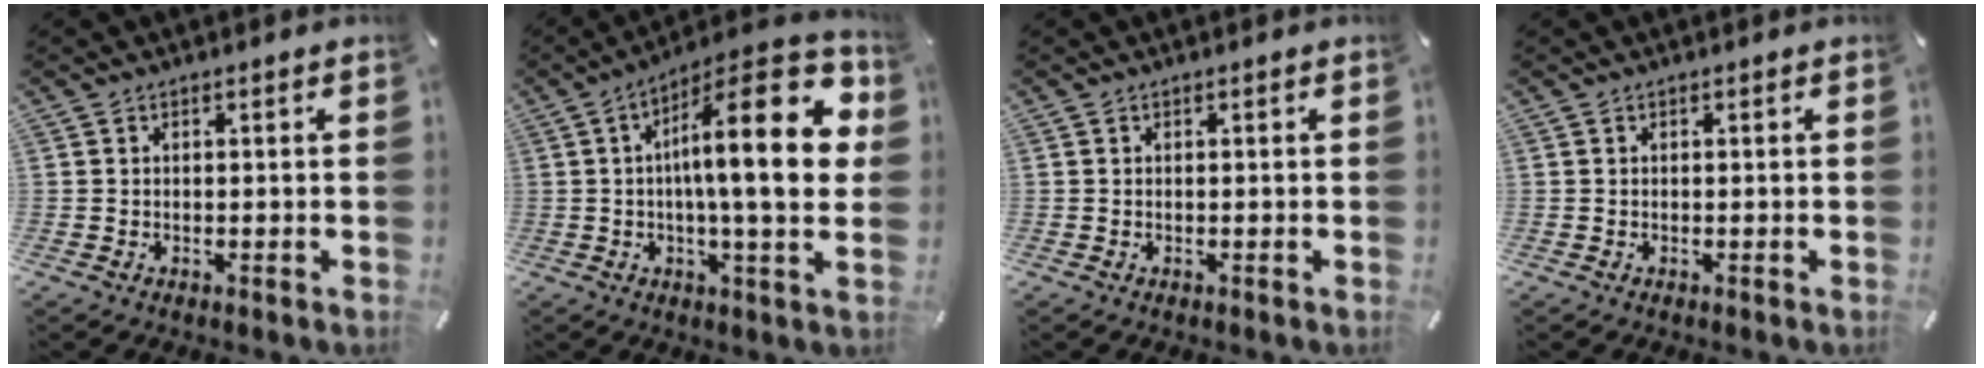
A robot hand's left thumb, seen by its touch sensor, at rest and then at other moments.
{"total": 22.9, "force": [3.9, 5.8, 21.8], "torque": [-0.324, -0.023, 0.054]}
{"total": 0.0}
{"total": 0.0}